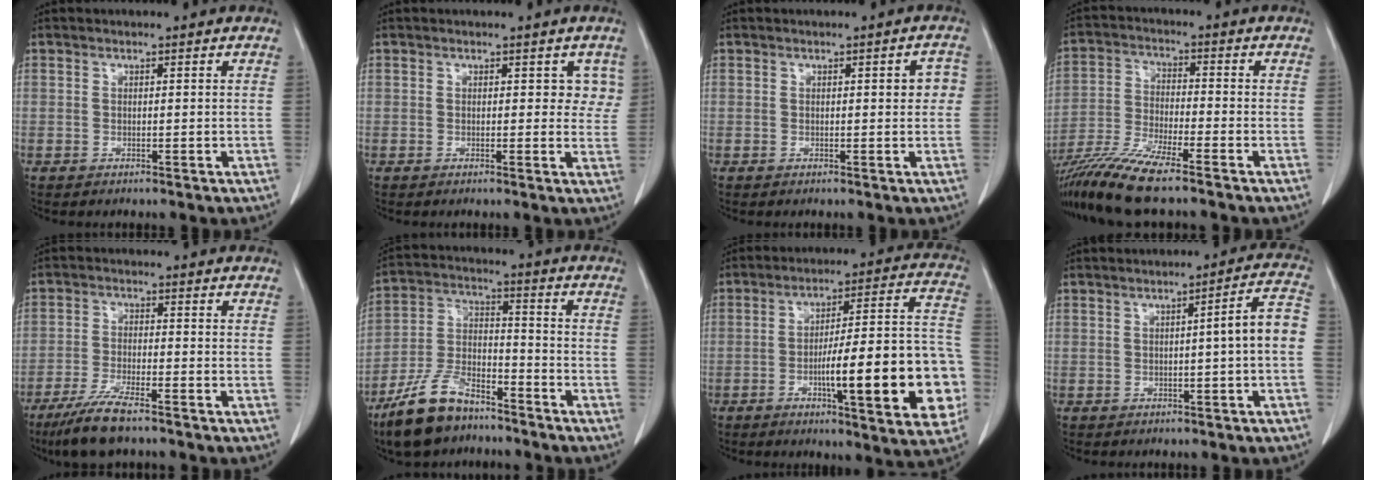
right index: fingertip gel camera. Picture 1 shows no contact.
{"total": 3.0, "force": [1.2, 2.1, 1.8], "torque": [-0.002, 0.005, 0.010]}
{"total": 2.5, "force": [0.3, 1.0, 2.3], "torque": [-0.017, 0.005, 0.000]}
{"total": 10.8, "force": [-8.7, -0.1, 6.4], "torque": [-0.121, -0.025, -0.159]}
{"total": 7.6, "force": [-5.6, 0.9, 5.0], "torque": [-0.096, -0.020, -0.098]}
{"total": 11.7, "force": [-8.7, 4.7, 6.2], "torque": [-0.134, 0.001, -0.166]}
{"total": 20.9, "force": [-5.7, 3.2, 19.9], "torque": [-0.216, 0.025, -0.073]}
{"total": 5.7, "force": [-0.7, -0.2, 5.7], "torque": [-0.071, 0.017, -0.011]}